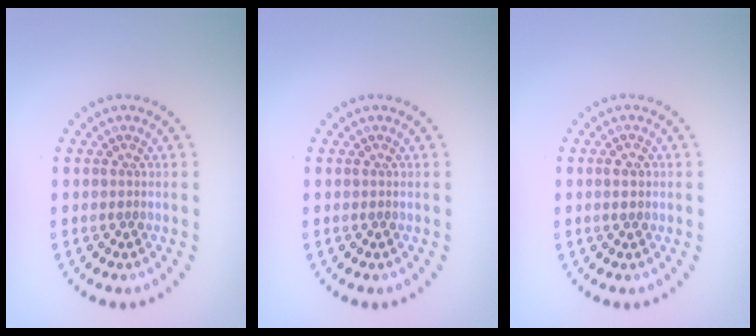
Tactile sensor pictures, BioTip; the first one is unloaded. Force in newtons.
{"total": 0.0}
{"total": 1.4, "press": 1.4, "slide": 0.1}